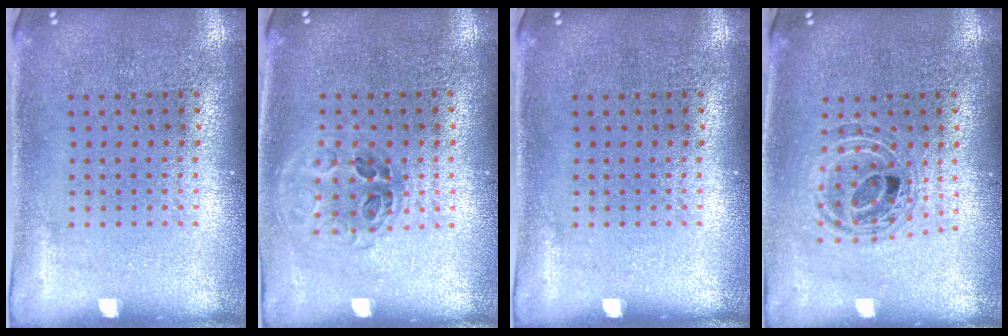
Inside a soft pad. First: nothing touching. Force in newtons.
{"total": 1.1, "press": 1.0, "slide": 0.6}
{"total": 0.0}
{"total": 0.8, "press": 0.8, "slide": 0.2}